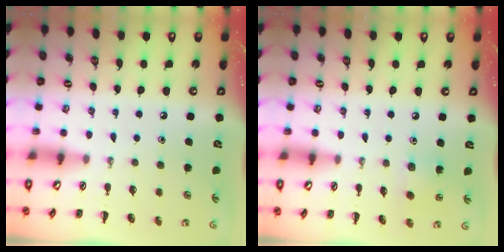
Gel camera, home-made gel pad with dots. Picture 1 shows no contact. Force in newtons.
{"total": 4.9, "press": 4.7, "slide": 1.2}